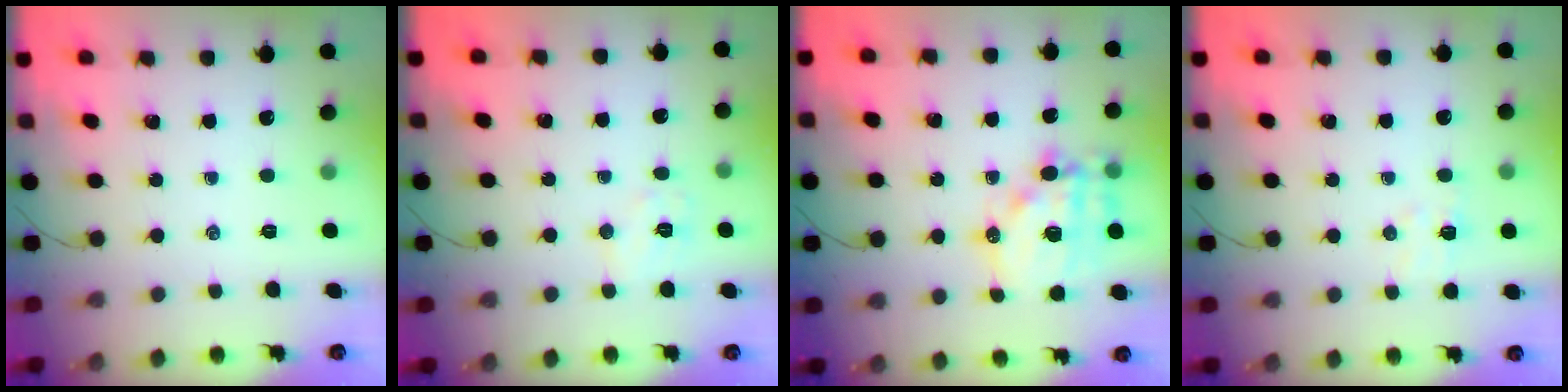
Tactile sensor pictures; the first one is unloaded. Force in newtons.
{"total": 6.5, "press": 6.4, "slide": 1.2}
{"total": 15.6, "press": 15.2, "slide": 3.8}
{"total": 4.5, "press": 4.4, "slide": 1.0}